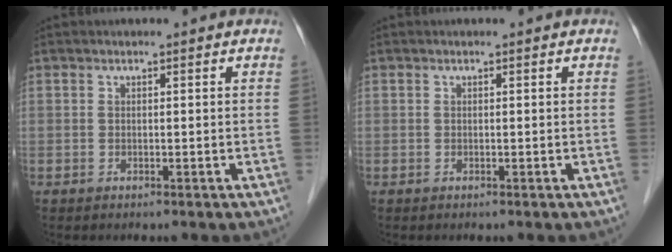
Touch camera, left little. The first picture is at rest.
{"total": 0.0}